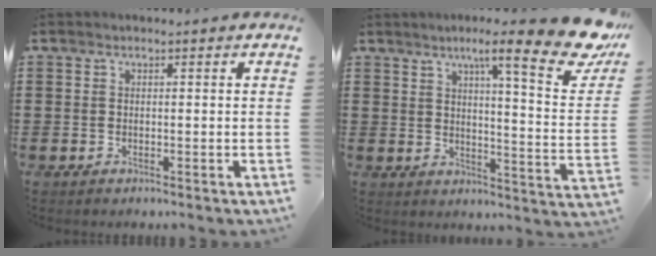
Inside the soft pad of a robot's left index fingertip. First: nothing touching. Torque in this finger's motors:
{"motor_torque": [1.12, -1.02, 0.34, 0.08]}